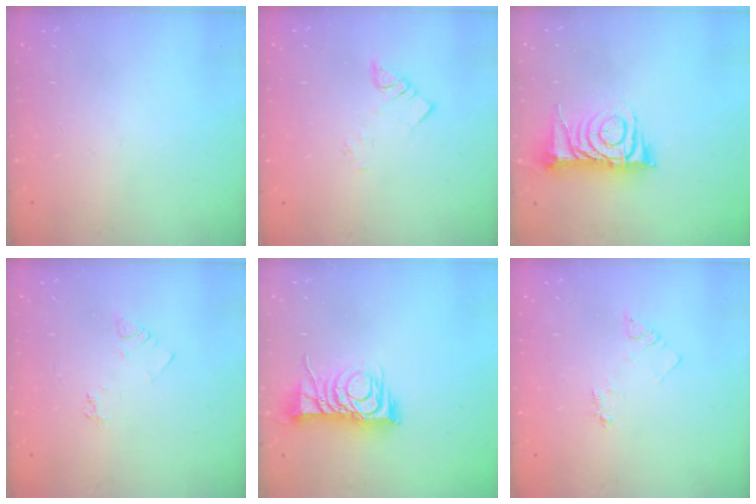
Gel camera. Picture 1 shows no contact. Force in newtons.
{"total": 2.2, "press": 2.2, "slide": 0.2}
{"total": 10.3, "press": 10.3, "slide": 1.0}
{"total": 4.0, "press": 3.9, "slide": 0.6}
{"total": 9.7, "press": 9.7, "slide": 0.6}
{"total": 3.9, "press": 3.8, "slide": 0.4}